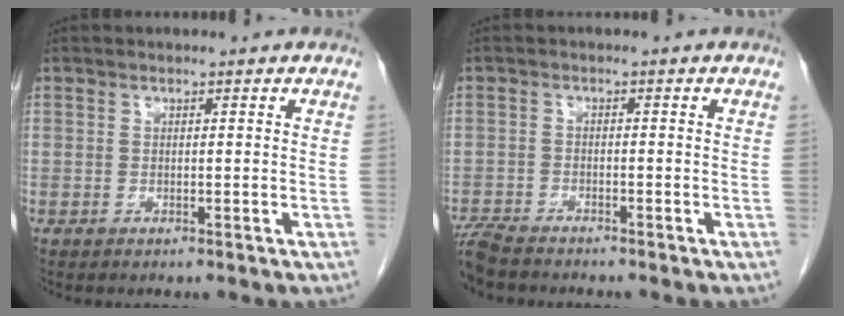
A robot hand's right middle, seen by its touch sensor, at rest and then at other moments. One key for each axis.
{"total": 5.6, "fx": -5.1, "fy": 0.9, "fz": 2.0, "tx": -0.037, "ty": -0.017, "tz": -0.093}